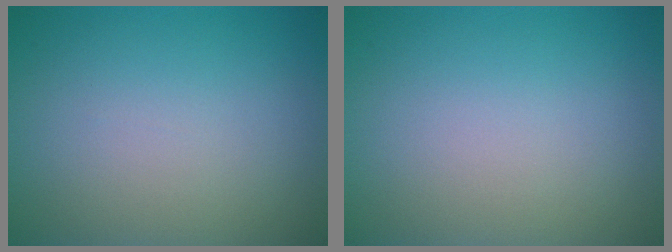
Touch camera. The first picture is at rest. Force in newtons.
{"total": 0.0}